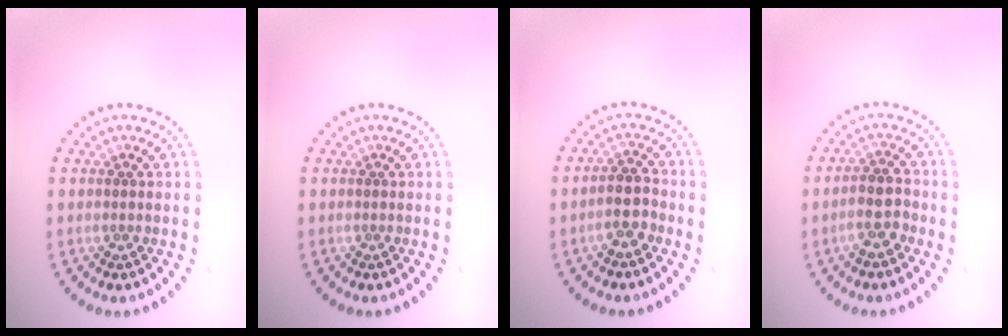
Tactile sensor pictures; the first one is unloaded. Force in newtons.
{"total": 0.0}
{"total": 2.6, "press": 2.4, "slide": 1.1}
{"total": 2.7, "press": 2.5, "slide": 0.9}